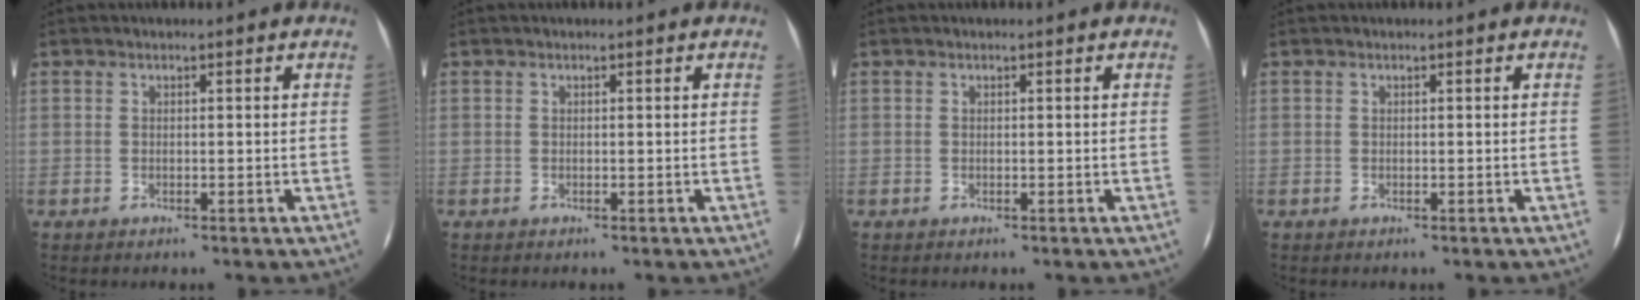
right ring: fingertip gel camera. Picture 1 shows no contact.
{"total": 0.0}
{"total": 0.0}
{"total": 0.0}